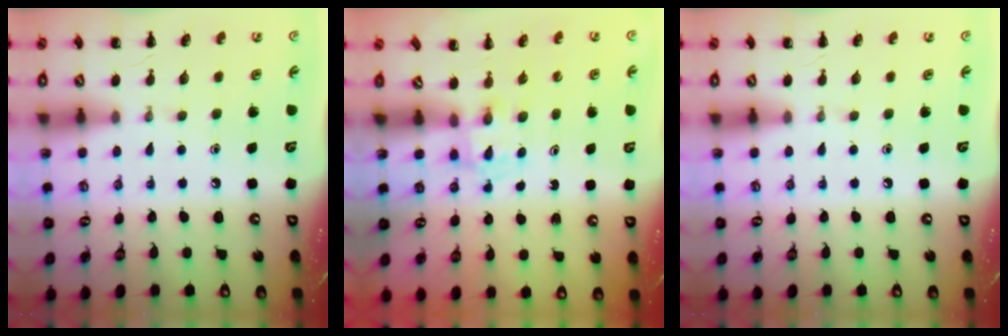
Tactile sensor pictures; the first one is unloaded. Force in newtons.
{"total": 2.4, "press": 2.2, "slide": 1.0}
{"total": 0.0}